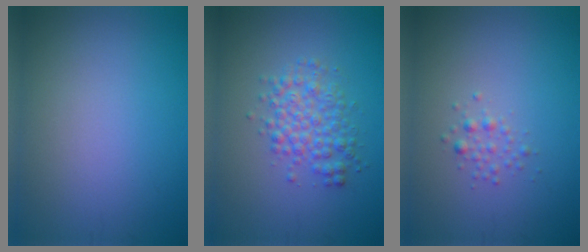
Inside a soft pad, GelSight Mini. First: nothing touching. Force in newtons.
{"total": 3.5, "press": 3.5, "slide": 0.0}
{"total": 1.1, "press": 1.1, "slide": 0.0}